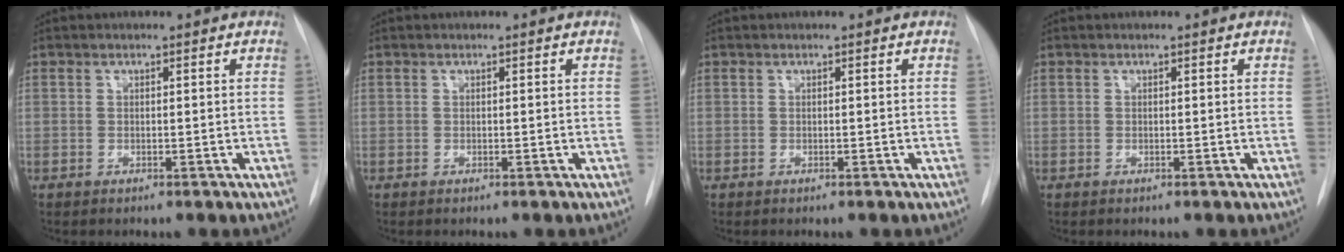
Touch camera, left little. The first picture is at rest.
{"total": 0.0}
{"total": 0.0}
{"total": 0.0}